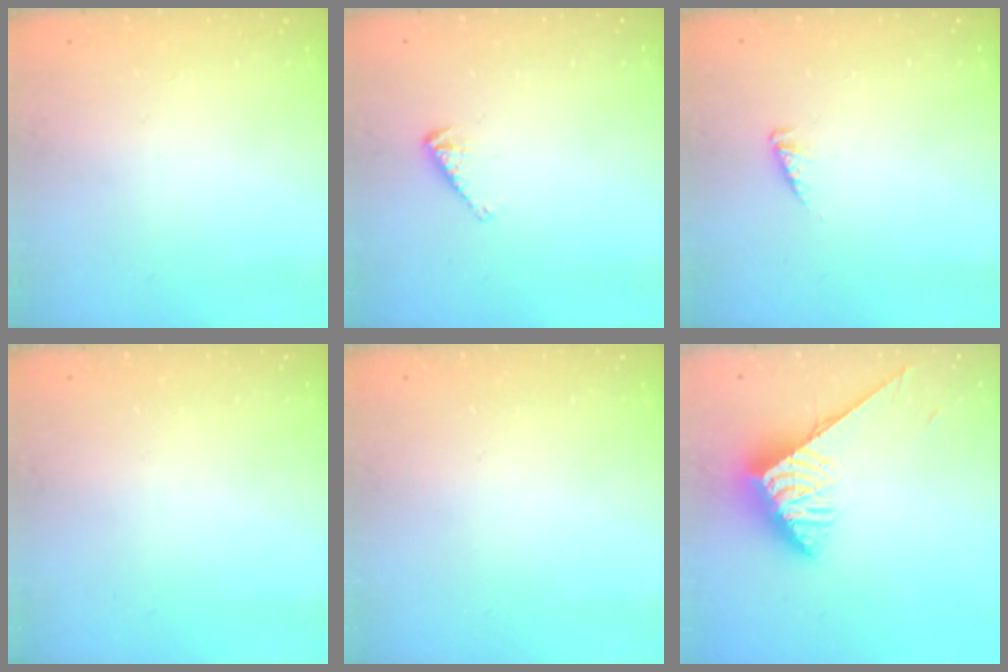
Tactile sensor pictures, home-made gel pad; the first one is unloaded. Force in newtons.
{"total": 3.4, "press": 3.3, "slide": 0.6}
{"total": 2.5, "press": 2.5, "slide": 0.2}
{"total": 0.0}
{"total": 0.0}
{"total": 4.4, "press": 4.4, "slide": 0.5}